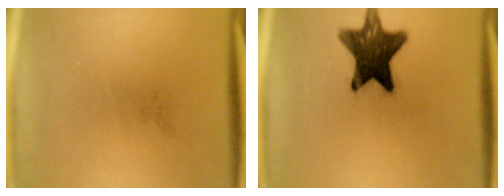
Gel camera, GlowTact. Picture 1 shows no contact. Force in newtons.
{"total": 13.0}